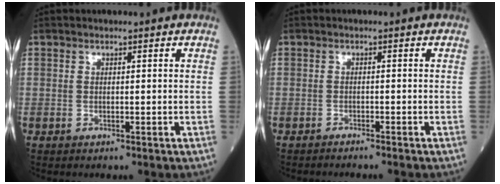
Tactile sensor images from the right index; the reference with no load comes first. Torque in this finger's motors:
{"motor_torque": [0.06, -0.07, -0.03, -0.01]}